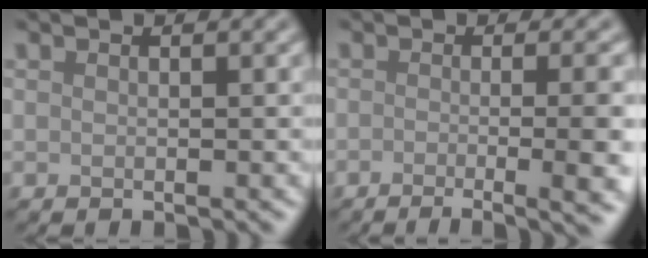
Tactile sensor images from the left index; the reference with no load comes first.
{"total": 10.0, "force": [-2.5, 4.2, 8.7], "torque": [-0.056, 0.002, -0.025]}